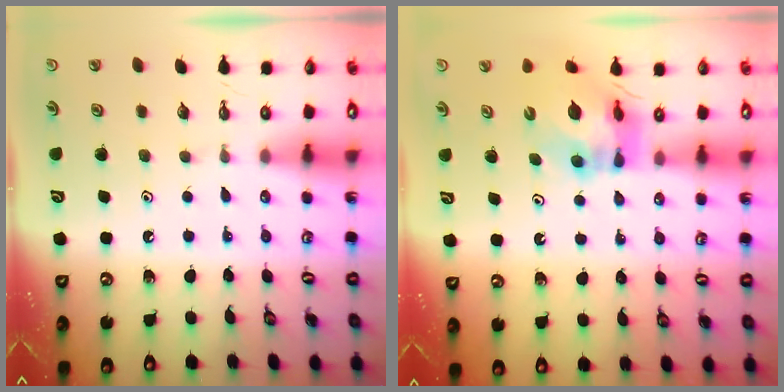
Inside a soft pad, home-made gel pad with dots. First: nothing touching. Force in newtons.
{"total": 11.1, "press": 11.1, "slide": 1.2}